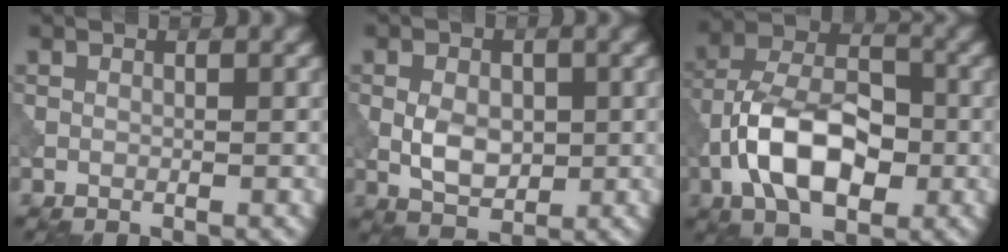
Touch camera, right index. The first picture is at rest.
{"total": 3.7, "force": [-0.2, 2.4, 2.7], "torque": [-0.051, 0.000, -0.003]}
{"total": 9.1, "force": [-3.0, 5.0, 7.0], "torque": [-0.131, 0.014, -0.063]}